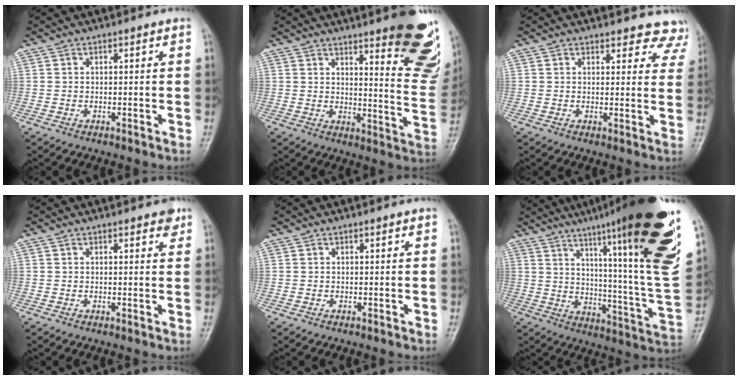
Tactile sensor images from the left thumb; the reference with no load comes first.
{"total": 18.9, "force": [11.6, 4.4, 14.2], "torque": [-0.138, -0.082, 0.144]}
{"total": 8.3, "force": [7.6, 3.3, 0.6], "torque": [0.050, -0.037, 0.056]}
{"total": 1.8, "force": [1.2, 0.8, 1.1], "torque": [-0.002, -0.004, 0.010]}
{"total": 0.0}
{"total": 30.1, "force": [17.7, 2.2, 24.2], "torque": [-0.306, -0.083, 0.260]}